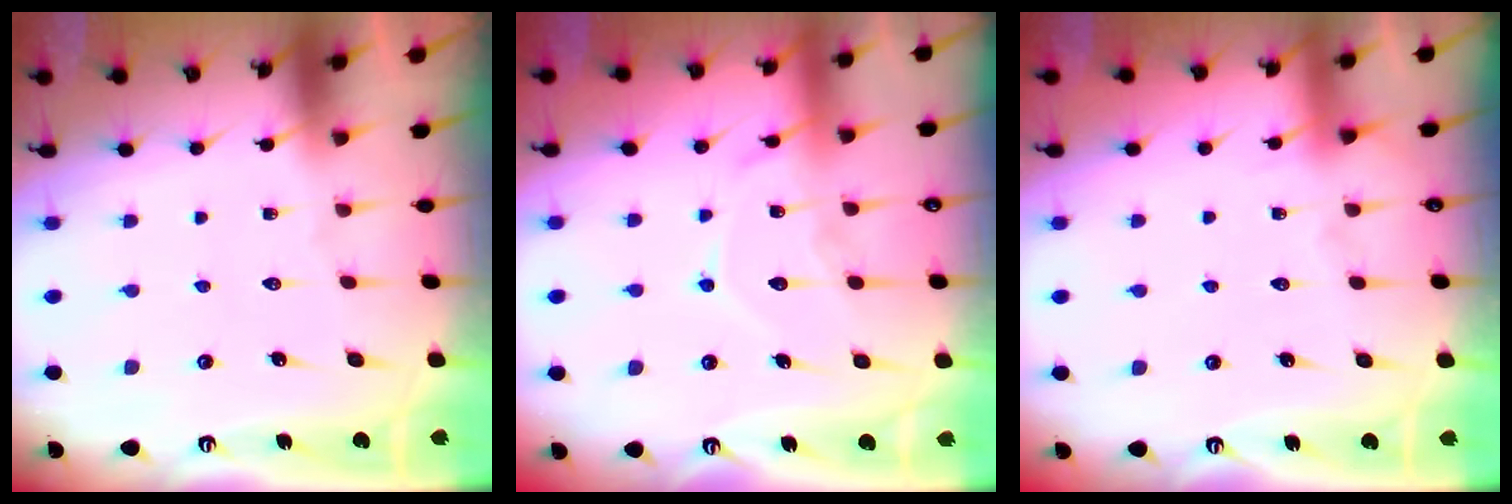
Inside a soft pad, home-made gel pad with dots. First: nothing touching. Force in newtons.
{"total": 12.0, "press": 12.0, "slide": 1.0}
{"total": 2.9, "press": 2.9, "slide": 0.4}